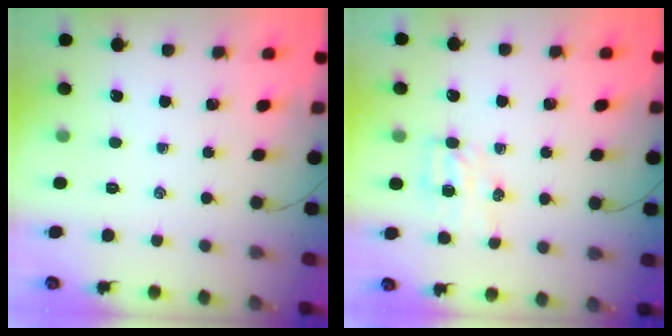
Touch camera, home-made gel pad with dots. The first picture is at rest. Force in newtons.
{"total": 4.6, "press": 4.5, "slide": 1.0}